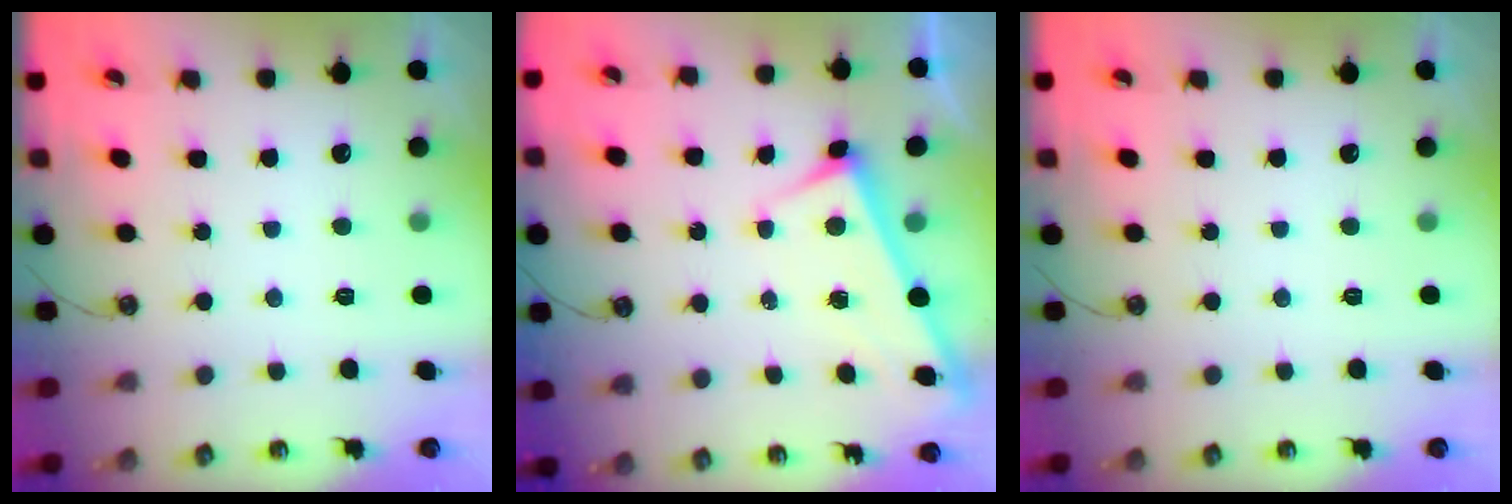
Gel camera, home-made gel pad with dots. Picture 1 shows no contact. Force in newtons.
{"total": 3.3, "press": 3.3, "slide": 0.1}
{"total": 0.0}